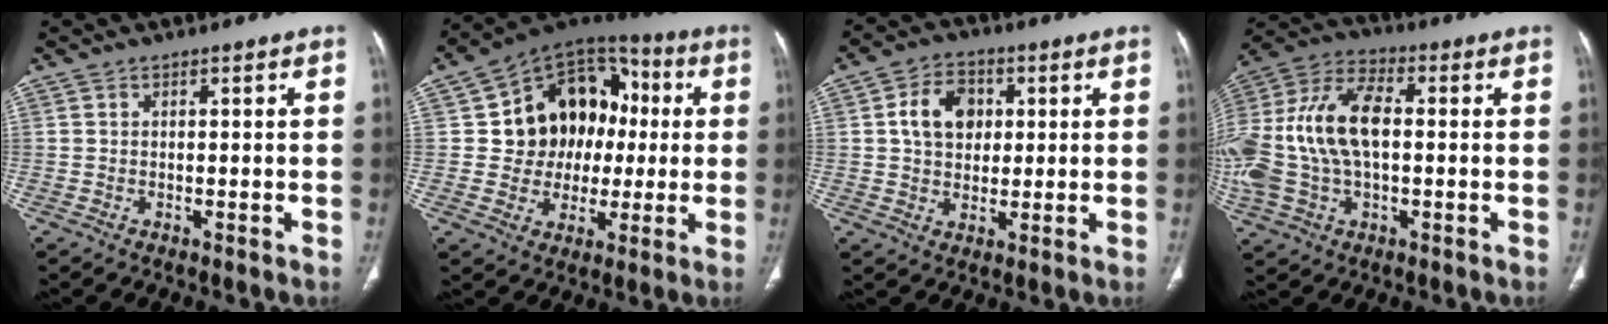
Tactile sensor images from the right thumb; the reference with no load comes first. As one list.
[{"total": 17.3, "force": [1.6, 14.4, 9.4], "torque": [-0.076, 0.030, 0.029]}, {"total": 8.9, "force": [1.9, 6.8, 5.5], "torque": [-0.068, 0.003, 0.029]}, {"total": 20.5, "force": [0.3, 12.0, 16.6], "torque": [-0.374, 0.027, 0.005]}]